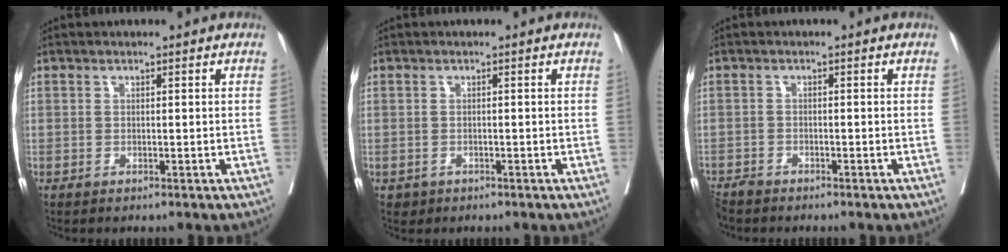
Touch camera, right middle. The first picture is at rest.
{"total": 1.1, "force": [-0.4, 1.0, 0.1], "torque": [-0.004, 0.003, 0.000]}
{"total": 3.2, "force": [-3.0, 0.6, 0.7], "torque": [-0.011, -0.010, -0.056]}